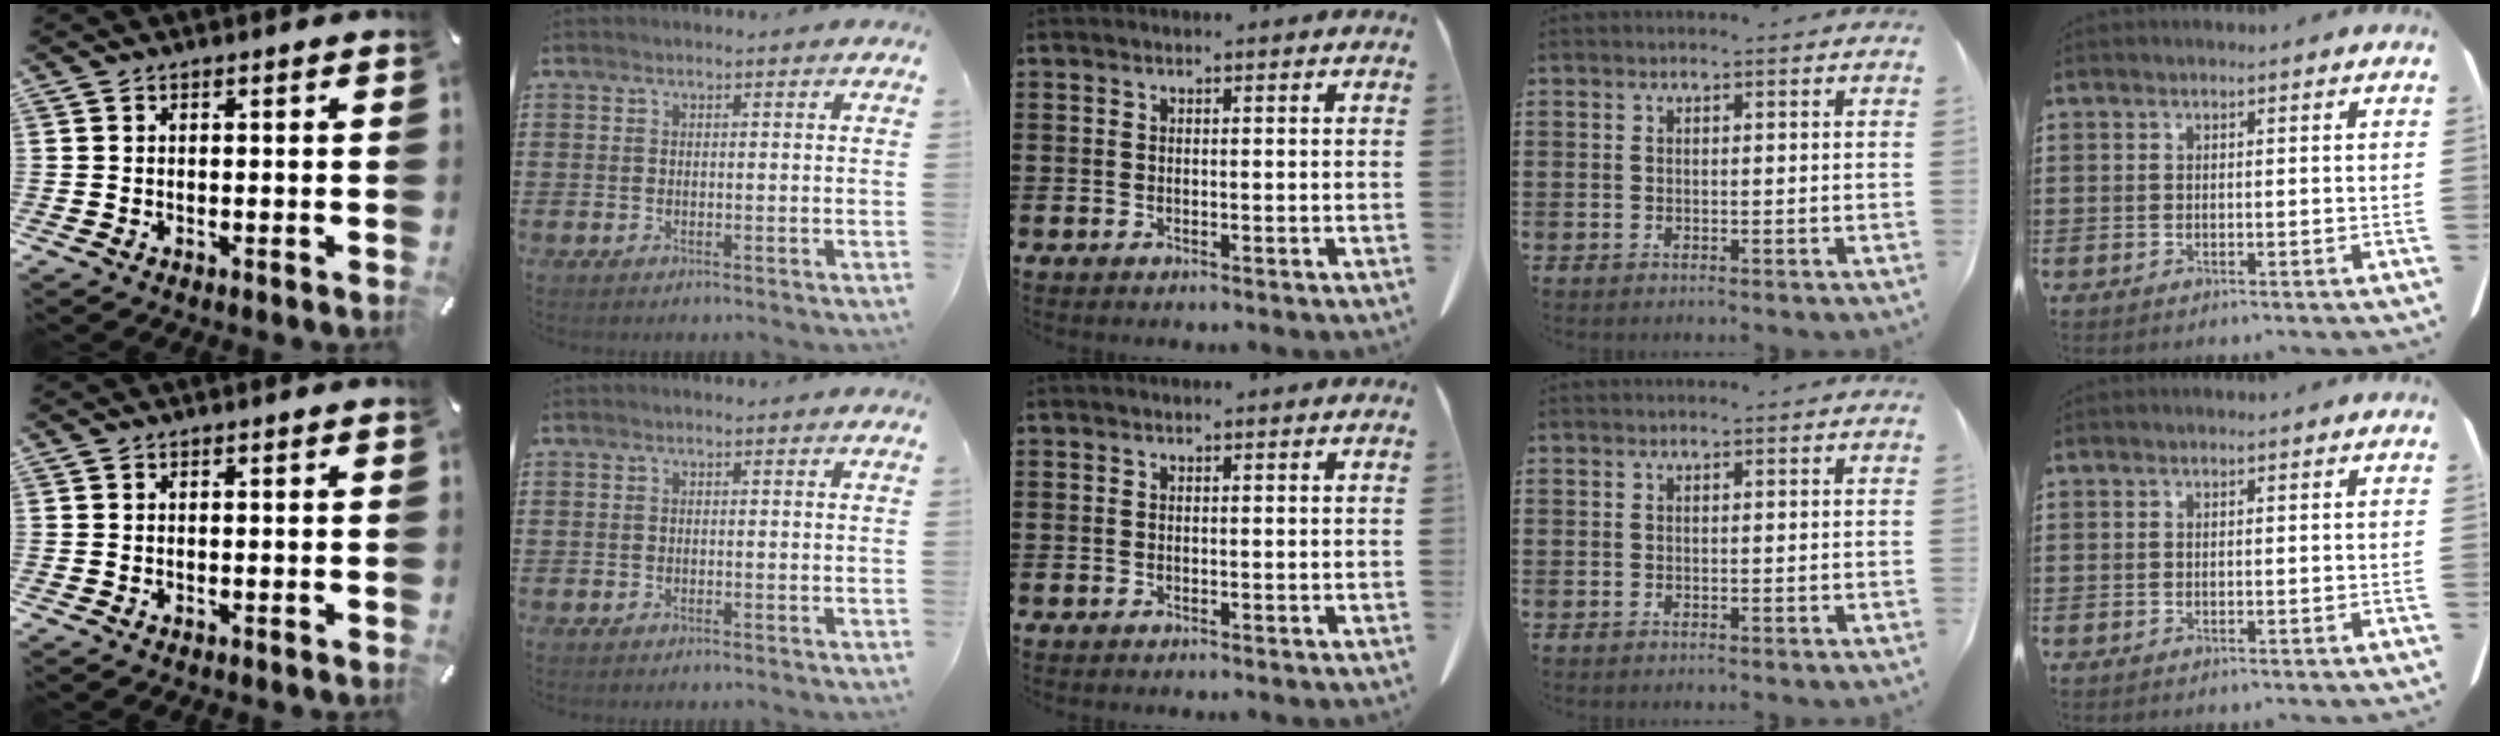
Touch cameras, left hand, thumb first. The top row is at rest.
{}